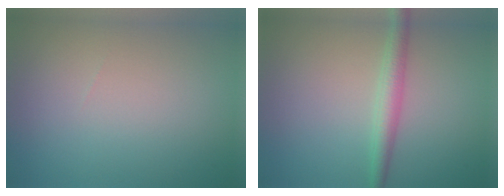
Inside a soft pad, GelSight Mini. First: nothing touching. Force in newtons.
{"total": 2.5, "press": 2.5, "slide": 0.1}